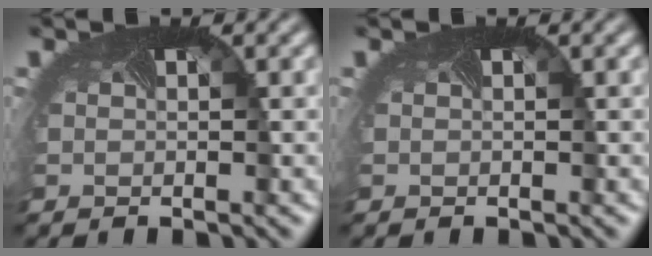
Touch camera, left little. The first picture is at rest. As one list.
[{"total": 0.0}]